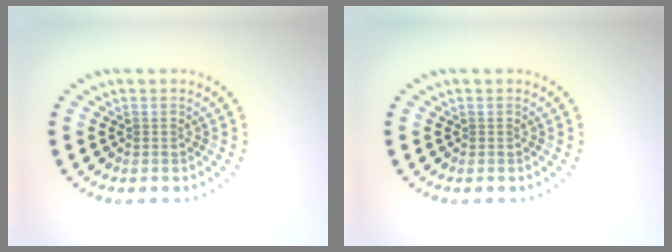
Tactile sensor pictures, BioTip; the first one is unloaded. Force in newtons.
{"total": 0.0}